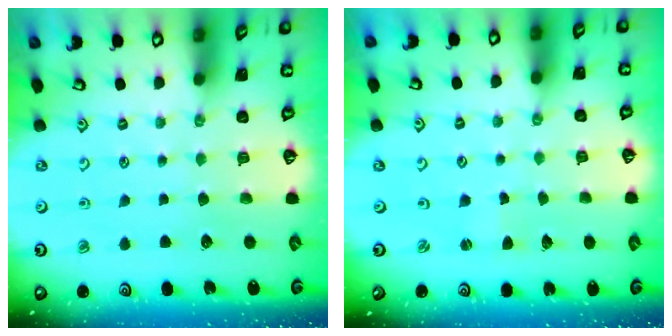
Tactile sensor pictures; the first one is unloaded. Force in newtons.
{"total": 0.9, "press": 0.9, "slide": 0.2}